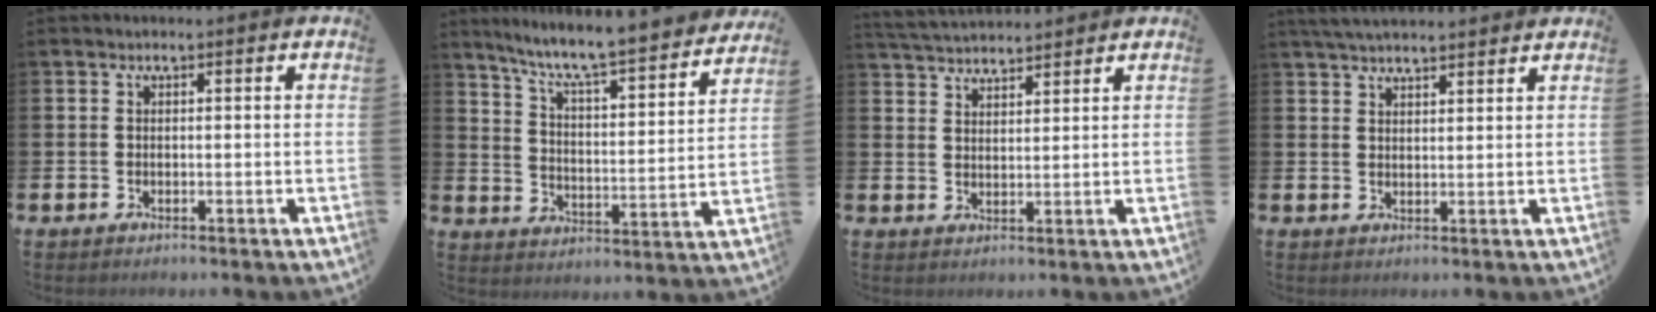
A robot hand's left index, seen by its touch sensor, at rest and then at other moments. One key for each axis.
{"total": 7.9, "fx": 7.3, "fy": 0.3, "fz": 3.2, "tx": -0.095, "ty": -0.061, "tz": 0.120}
{"total": 4.0, "fx": 4.0, "fy": 0.5, "fz": 0.1, "tx": -0.011, "ty": -0.022, "tz": 0.072}
{"total": 3.8, "fx": 3.7, "fy": 0.3, "fz": 0.8, "tx": -0.029, "ty": -0.009, "tz": 0.070}